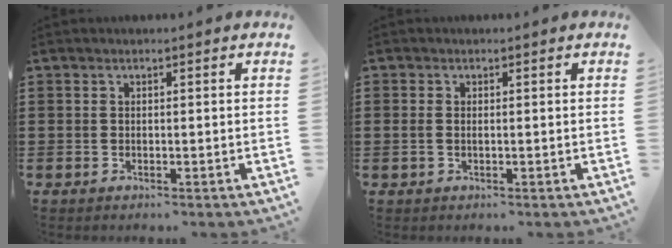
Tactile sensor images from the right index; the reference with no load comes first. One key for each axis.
{"total": 0.7, "fx": 0.0, "fy": 0.3, "fz": 0.6, "tx": -0.010, "ty": 0.002, "tz": 0.000}